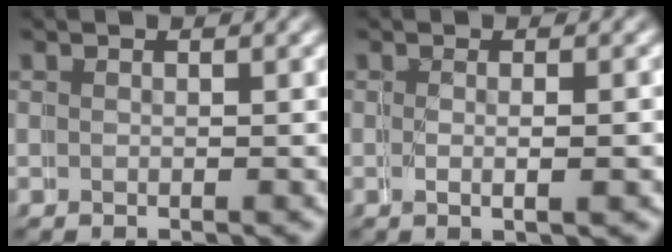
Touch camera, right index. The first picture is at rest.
{"total": 0.6, "force": [-0.2, -0.2, 0.5], "torque": [-0.014, -0.002, -0.003]}